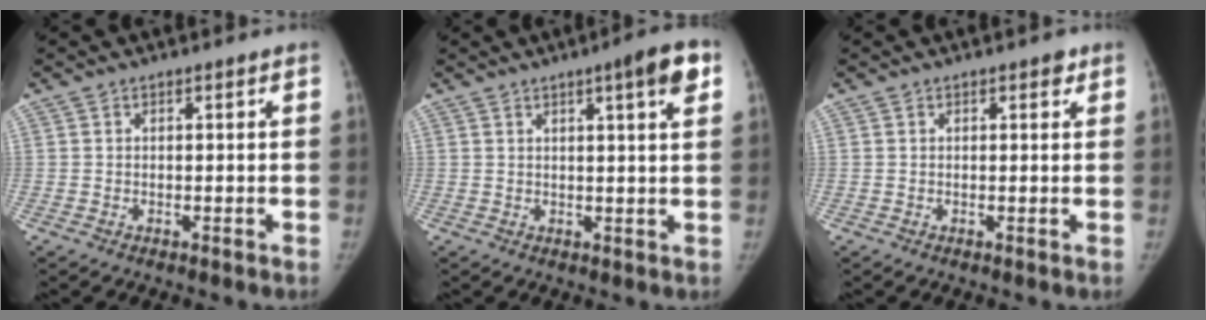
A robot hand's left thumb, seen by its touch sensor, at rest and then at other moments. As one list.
[{"total": 6.6, "force": [3.0, 0.8, 5.8], "torque": [-0.073, -0.007, 0.038]}, {"total": 1.3, "force": [0.7, 0.7, 0.8], "torque": [-0.001, -0.001, 0.006]}]